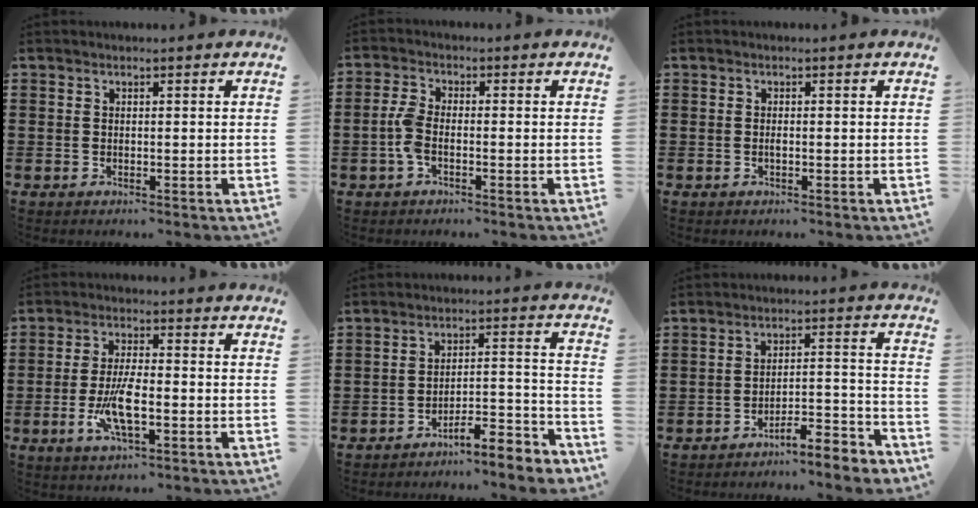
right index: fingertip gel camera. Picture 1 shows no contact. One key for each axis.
{"total": 3.8, "fx": -1.1, "fy": 1.5, "fz": 3.3, "tx": -0.088, "ty": -0.005, "tz": -0.028}
{"total": 0.6, "fx": -0.1, "fy": 0.1, "fz": 0.5, "tx": -0.011, "ty": -0.005, "tz": -0.001}
{"total": 7.1, "fx": -2.0, "fy": 1.9, "fz": 6.5, "tx": -0.141, "ty": -0.012, "tz": -0.040}
{"total": 6.2, "fx": -5.9, "fy": 0.2, "fz": 2.1, "tx": -0.033, "ty": 0.000, "tz": -0.114}
{"total": 5.4, "fx": -5.2, "fy": -0.1, "fz": 1.5, "tx": -0.026, "ty": -0.001, "tz": -0.104}